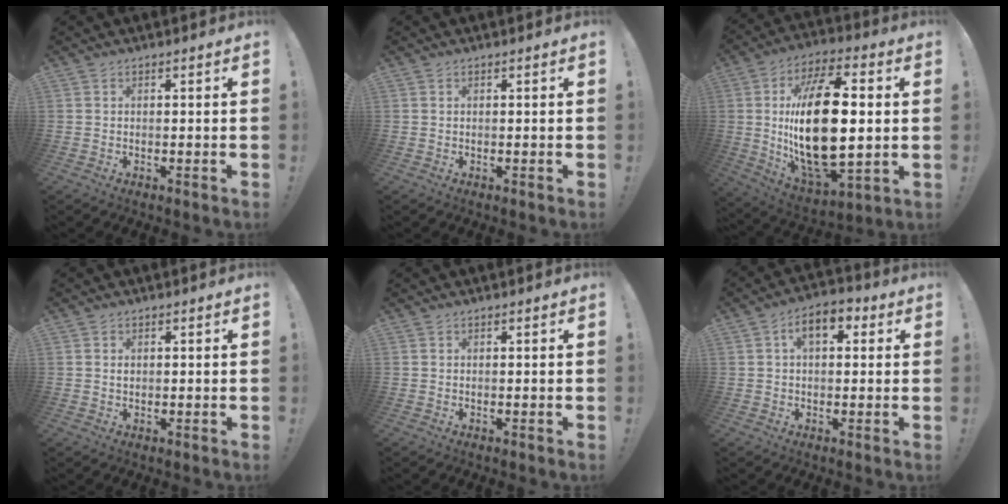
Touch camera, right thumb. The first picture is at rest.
{"total": 0.0}
{"total": 27.9, "force": [2.0, 13.9, 24.1], "torque": [-0.456, -0.012, 0.034]}
{"total": 0.6, "force": [0.2, 0.6, 0.1], "torque": [0.002, 0.002, 0.003]}
{"total": 0.0}
{"total": 7.2, "force": [2.1, 4.0, 5.6], "torque": [-0.076, 0.002, 0.034]}